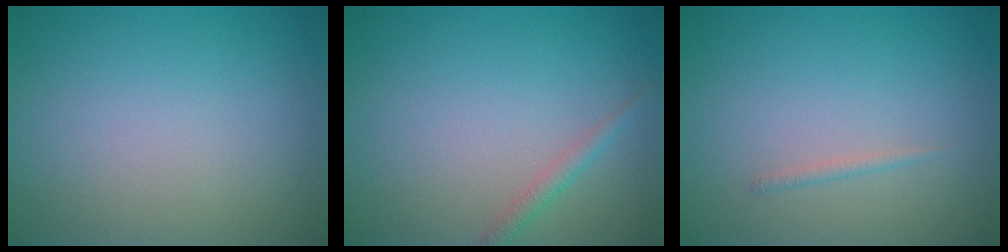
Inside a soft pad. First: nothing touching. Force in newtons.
{"total": 1.3, "press": 1.3, "slide": 0.0}
{"total": 0.6, "press": 0.6, "slide": 0.1}